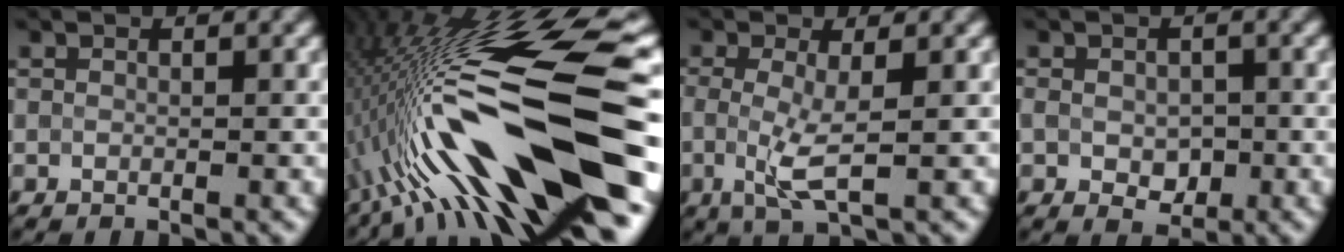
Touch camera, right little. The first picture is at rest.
{"total": 17.0, "force": [-5.0, 3.7, 15.9], "torque": [-0.280, 0.020, -0.079]}
{"total": 3.2, "force": [-0.4, 0.6, 3.1], "torque": [-0.067, -0.009, -0.004]}
{"total": 3.0, "force": [-0.7, 2.0, 2.1], "torque": [-0.041, -0.008, -0.006]}